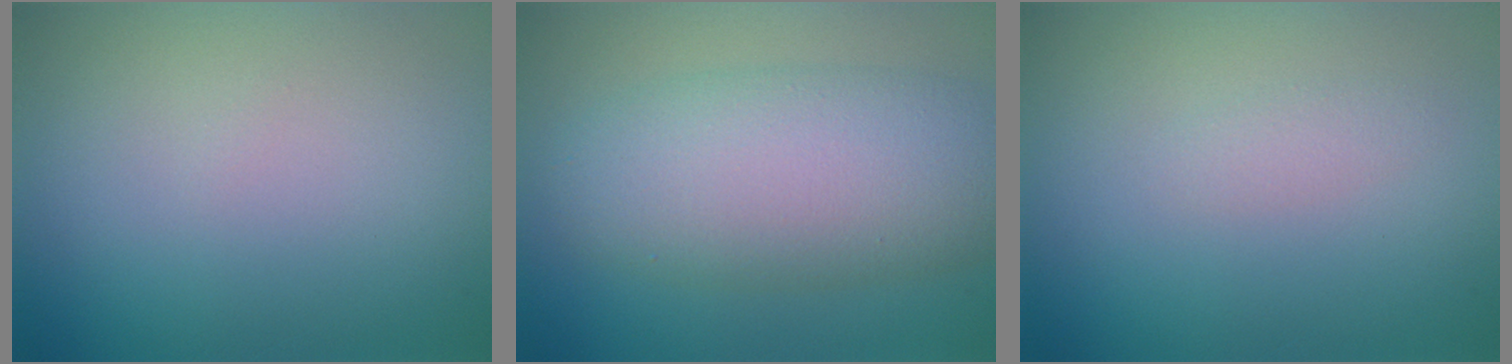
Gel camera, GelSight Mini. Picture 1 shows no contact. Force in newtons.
{"total": 8.3, "press": 8.3, "slide": 0.4}
{"total": 0.9, "press": 0.9, "slide": 0.1}